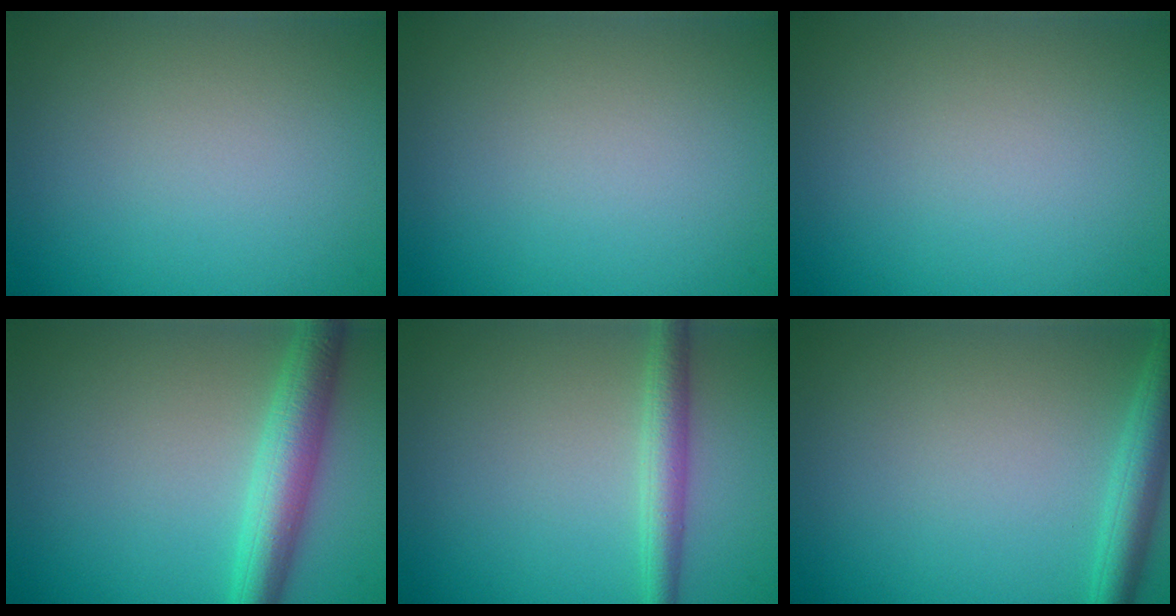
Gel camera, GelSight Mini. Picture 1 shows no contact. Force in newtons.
{"total": 0.0}
{"total": 0.0}
{"total": 4.7, "press": 4.7, "slide": 0.1}
{"total": 2.7, "press": 2.7, "slide": 0.0}
{"total": 3.1, "press": 3.1, "slide": 0.2}